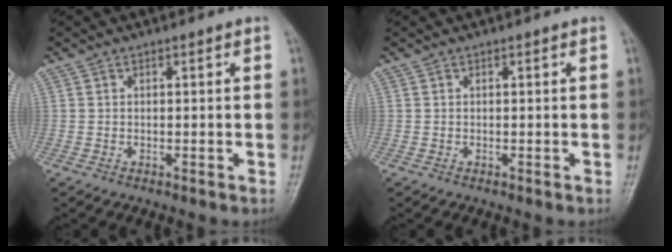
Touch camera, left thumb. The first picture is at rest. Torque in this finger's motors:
{"motor_torque": [0.00, 0.00, 0.00, 0.00, 0.00]}